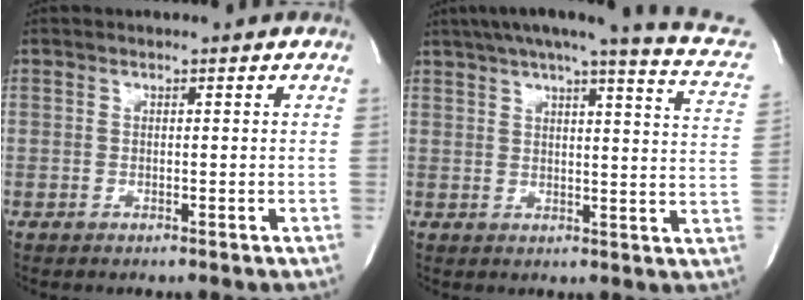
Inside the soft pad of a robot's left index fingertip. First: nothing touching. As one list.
[{"total": 19.2, "force": [15.3, 1.9, 11.4], "torque": [-0.160, 0.000, 0.173]}]